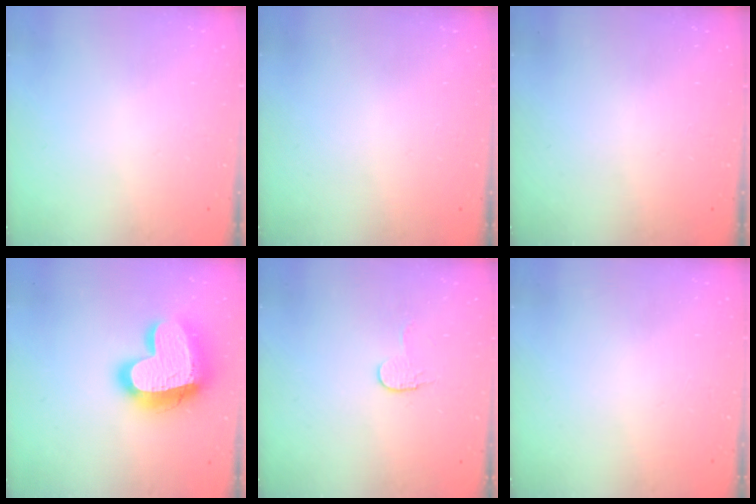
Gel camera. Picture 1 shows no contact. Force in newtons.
{"total": 0.0}
{"total": 0.0}
{"total": 22.7, "press": 22.6, "slide": 1.9}
{"total": 3.8, "press": 3.8, "slide": 0.3}
{"total": 0.0}